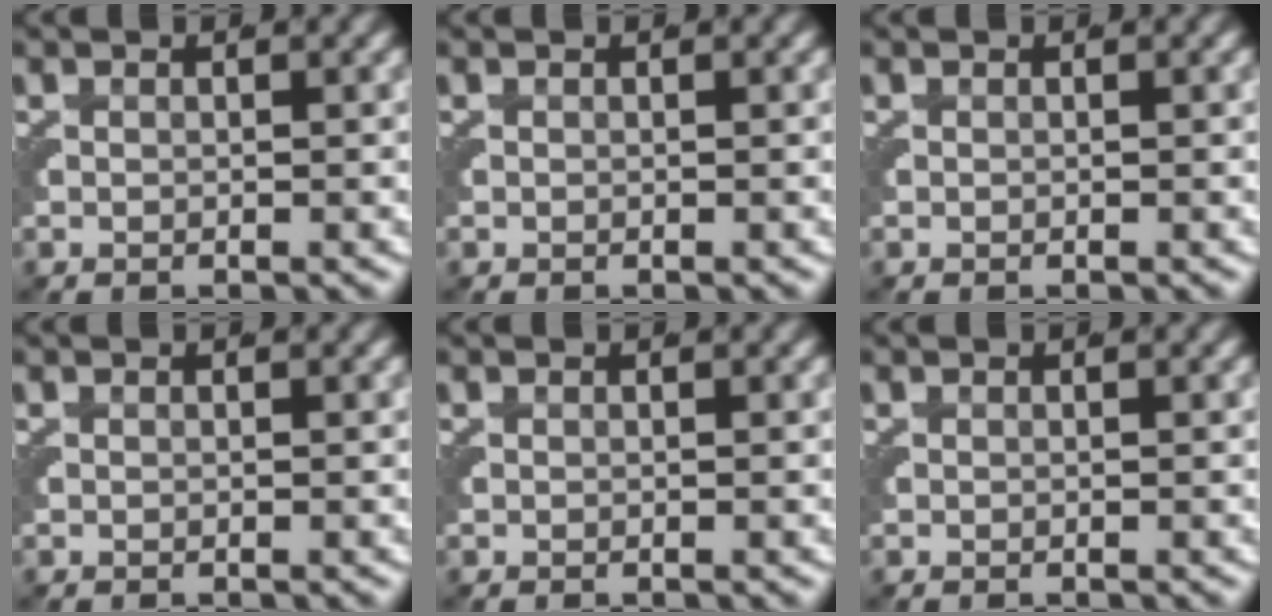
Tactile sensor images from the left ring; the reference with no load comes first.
{"total": 0.0}
{"total": 0.0}
{"total": 0.0}
{"total": 0.0}
{"total": 0.0}